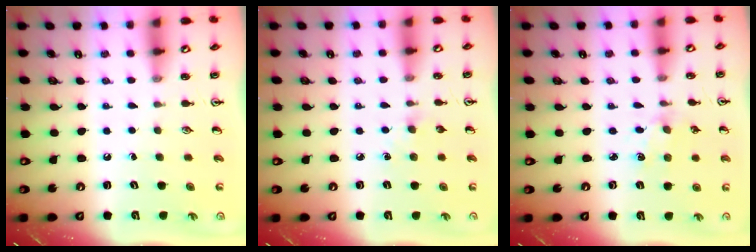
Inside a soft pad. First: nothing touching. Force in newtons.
{"total": 4.4, "press": 4.4, "slide": 0.6}
{"total": 1.9, "press": 1.9, "slide": 0.3}